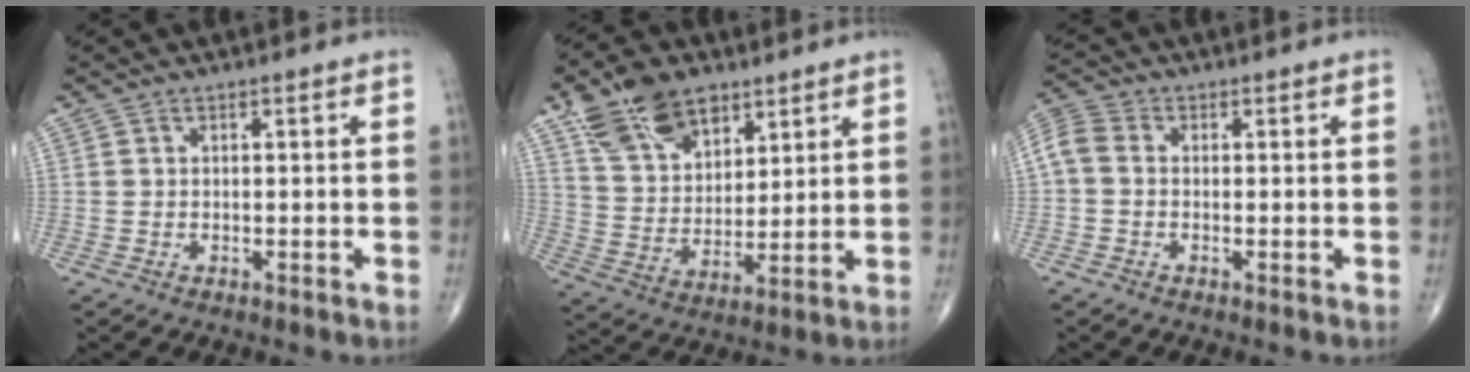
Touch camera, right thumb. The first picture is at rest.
{"total": 14.5, "force": [8.8, 8.4, 7.9], "torque": [-0.110, -0.030, 0.165]}
{"total": 5.9, "force": [0.0, 4.4, 4.0], "torque": [-0.091, 0.017, -0.011]}